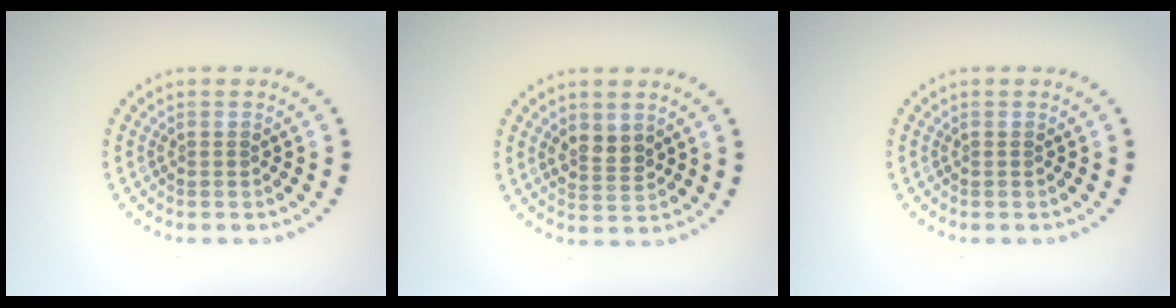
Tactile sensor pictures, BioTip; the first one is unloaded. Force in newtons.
{"total": 2.2, "press": 2.1, "slide": 0.6}
{"total": 0.0}